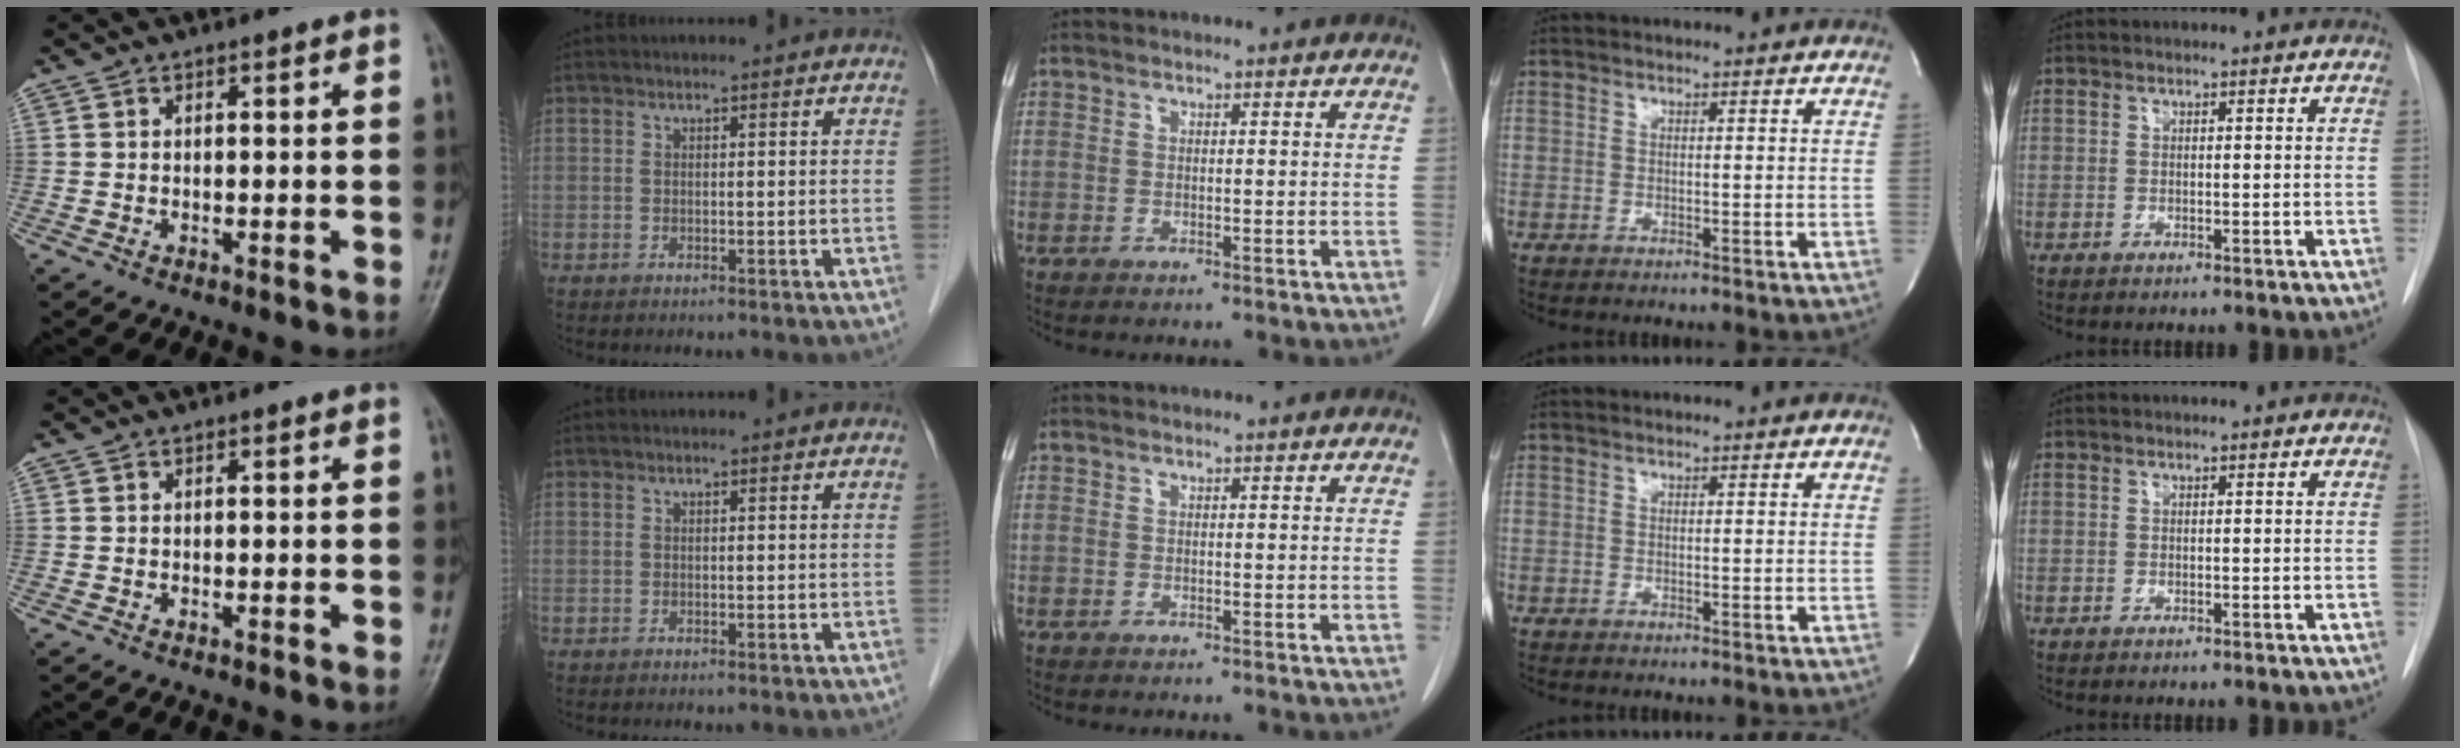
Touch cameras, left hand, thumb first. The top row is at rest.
{}